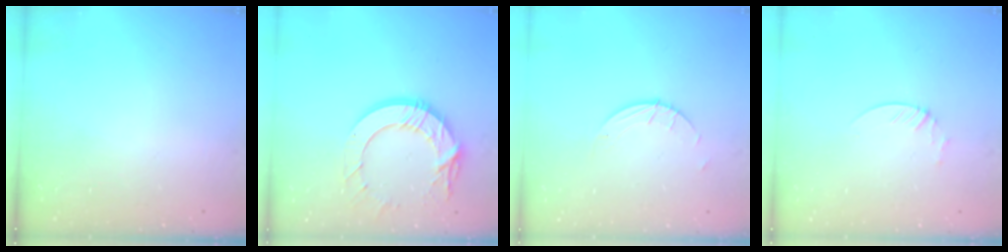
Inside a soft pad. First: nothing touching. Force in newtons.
{"total": 14.5, "press": 14.5, "slide": 1.3}
{"total": 1.5, "press": 1.5, "slide": 0.1}
{"total": 1.9, "press": 1.9, "slide": 0.2}